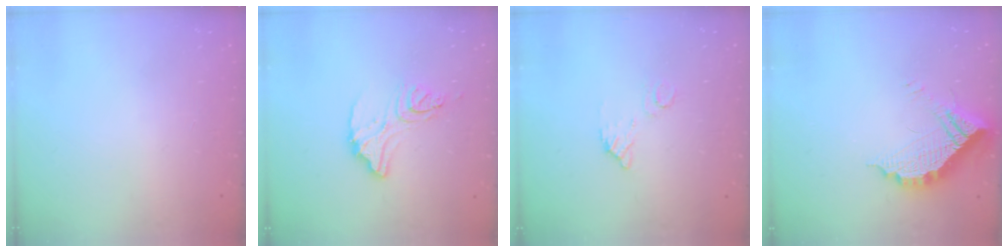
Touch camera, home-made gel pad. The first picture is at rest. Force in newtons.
{"total": 11.8, "press": 11.8, "slide": 0.4}
{"total": 5.1, "press": 5.1, "slide": 0.4}
{"total": 12.3, "press": 12.2, "slide": 0.9}